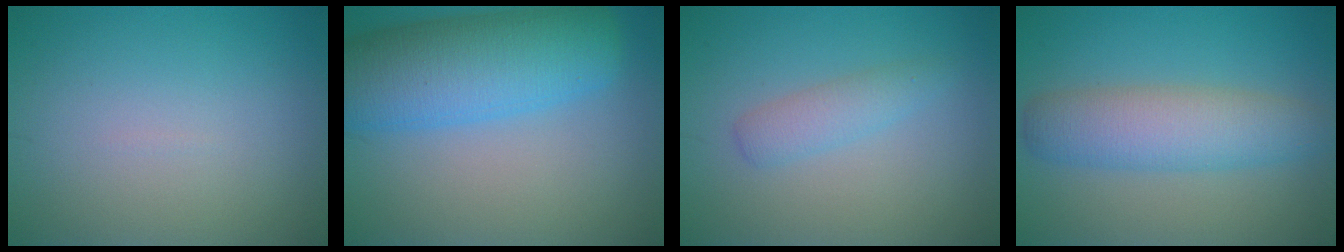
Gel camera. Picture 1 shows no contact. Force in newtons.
{"total": 9.7, "press": 9.7, "slide": 0.6}
{"total": 2.0, "press": 2.0, "slide": 0.1}
{"total": 5.5, "press": 5.5, "slide": 0.2}